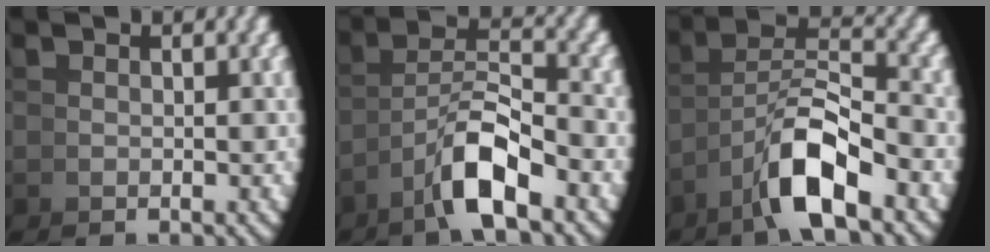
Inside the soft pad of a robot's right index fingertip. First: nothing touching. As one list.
[{"total": 5.1, "force": [-0.7, 2.0, 4.6], "torque": [-0.079, -0.004, -0.009]}, {"total": 6.1, "force": [-0.5, 3.0, 5.3], "torque": [-0.094, -0.007, -0.005]}]